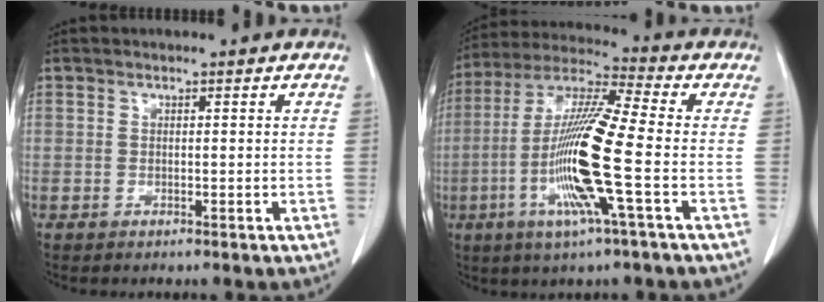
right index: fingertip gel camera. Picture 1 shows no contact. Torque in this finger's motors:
{"motor_torque": [2.14, 0.00, 0.55, 0.21]}